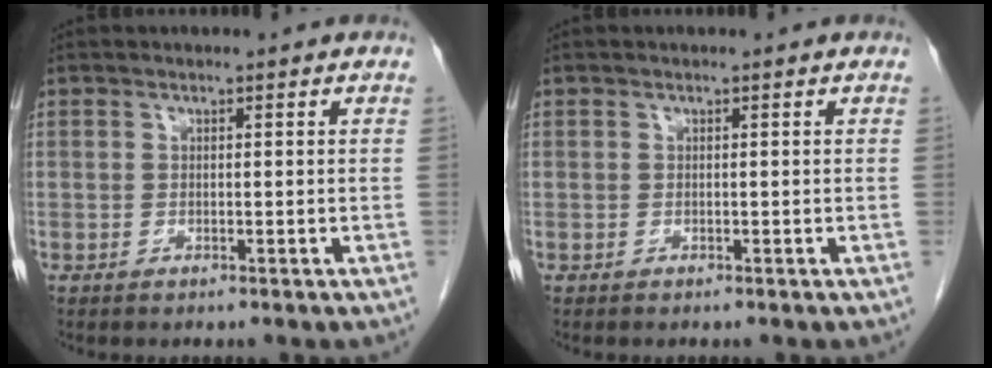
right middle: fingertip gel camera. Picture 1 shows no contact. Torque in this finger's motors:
{"motor_torque": [-0.24, -0.07, -0.03, -0.01]}